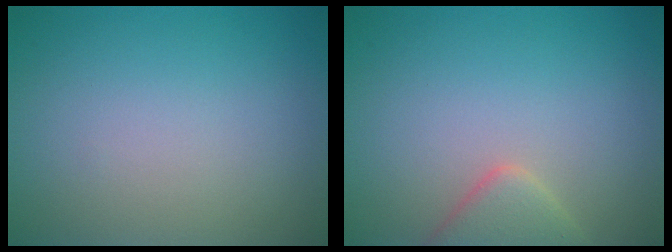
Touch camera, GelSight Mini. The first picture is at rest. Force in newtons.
{"total": 2.8, "press": 2.8, "slide": 0.3}